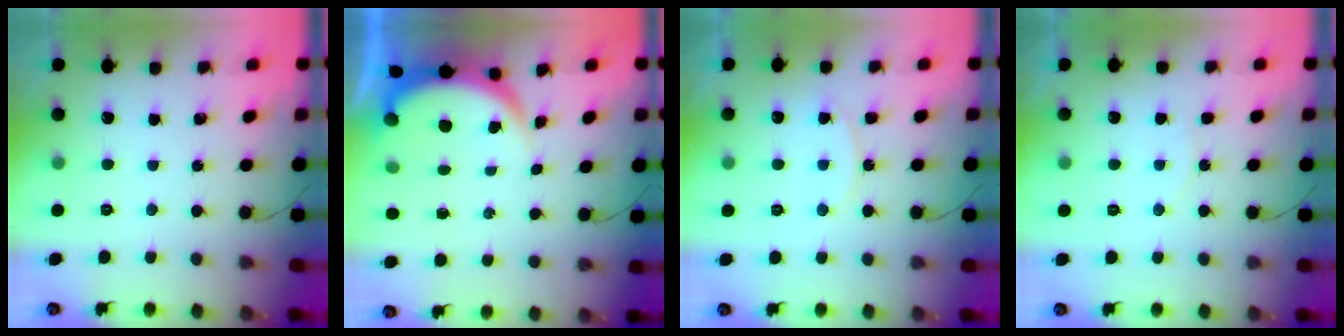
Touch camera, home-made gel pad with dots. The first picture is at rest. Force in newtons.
{"total": 4.4, "press": 4.3, "slide": 1.1}
{"total": 6.6, "press": 6.6, "slide": 0.7}
{"total": 5.3, "press": 5.3, "slide": 0.5}